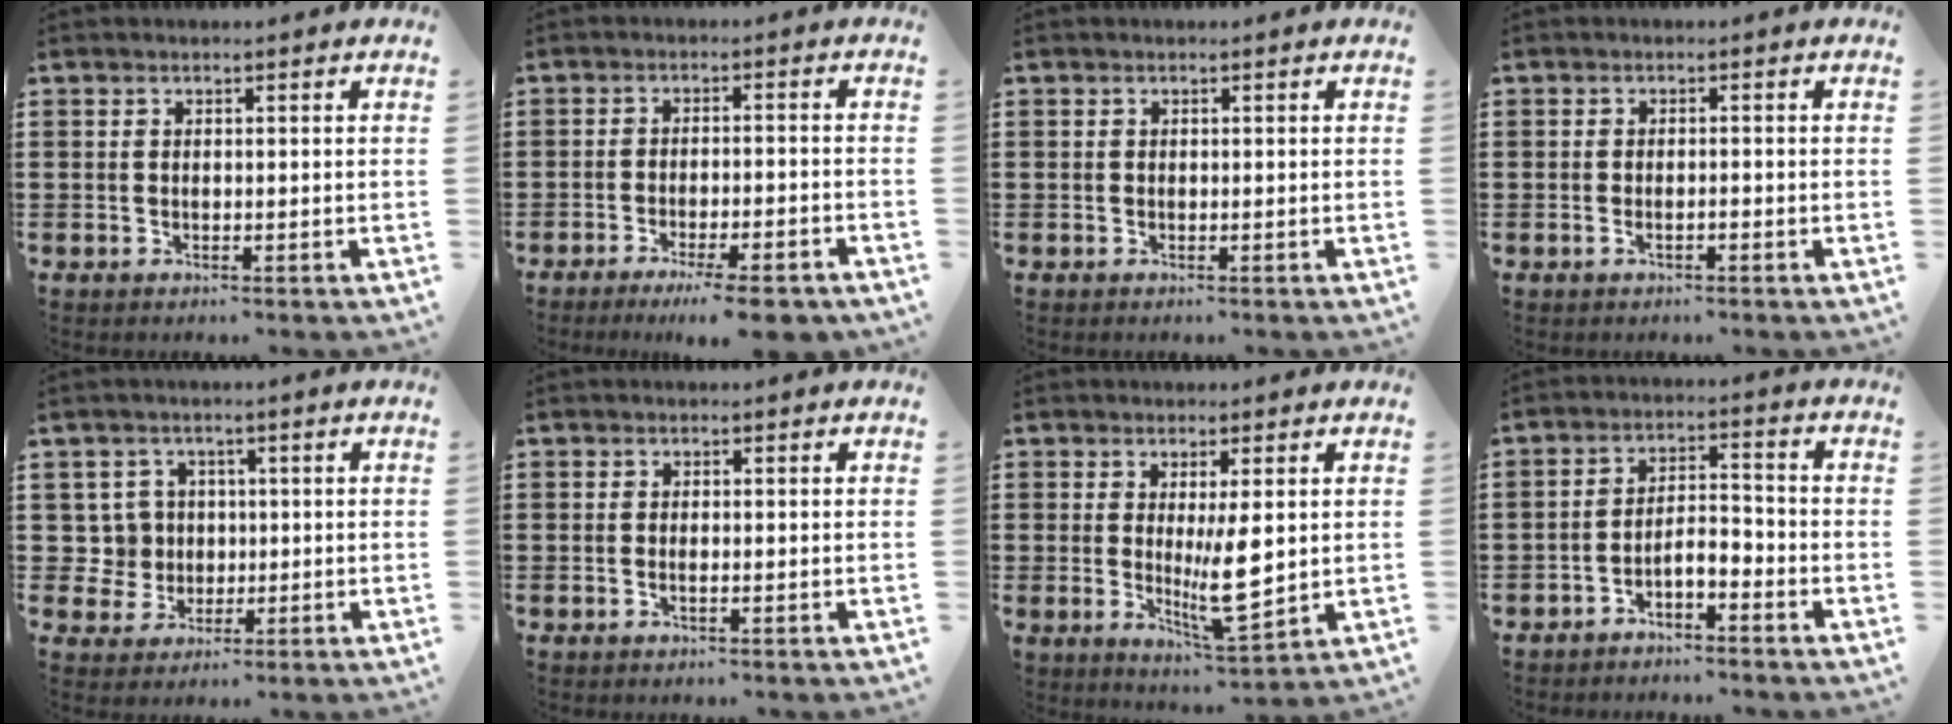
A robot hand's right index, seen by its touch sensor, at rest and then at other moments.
{"total": 5.3, "force": [-4.2, 0.1, 3.3], "torque": [-0.050, -0.010, -0.074]}
{"total": 0.0}
{"total": 1.1, "force": [-0.7, 0.1, 0.9], "torque": [-0.017, -0.006, -0.012]}
{"total": 4.8, "force": [0.2, 4.6, 1.2], "torque": [-0.046, 0.013, 0.005]}
{"total": 0.6, "force": [-0.2, -0.2, 0.5], "torque": [-0.010, -0.006, -0.001]}
{"total": 7.3, "force": [0.2, 1.8, 7.0], "torque": [-0.125, -0.021, 0.003]}
{"total": 3.3, "force": [-2.8, 0.7, 1.6], "torque": [-0.033, 0.007, -0.058]}